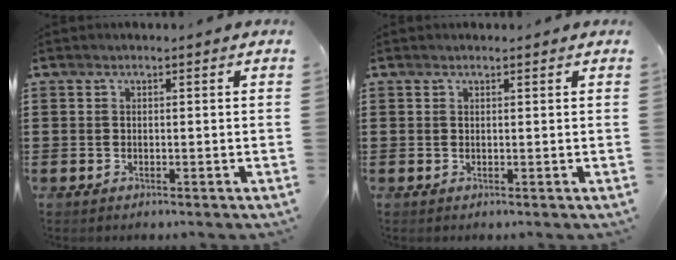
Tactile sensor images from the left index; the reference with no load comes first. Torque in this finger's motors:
{"motor_torque": [2.14, 0.00, -0.01, -0.01]}